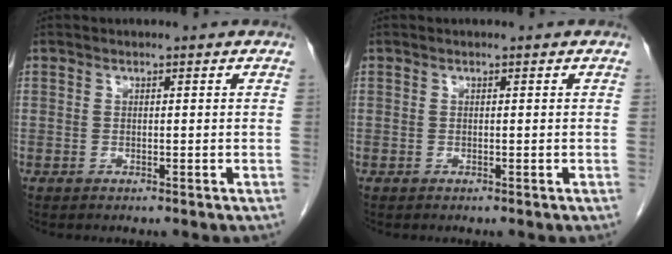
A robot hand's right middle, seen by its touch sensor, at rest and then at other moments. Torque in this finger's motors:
{"motor_torque": [-0.06, -0.05, -0.03, 0.00]}